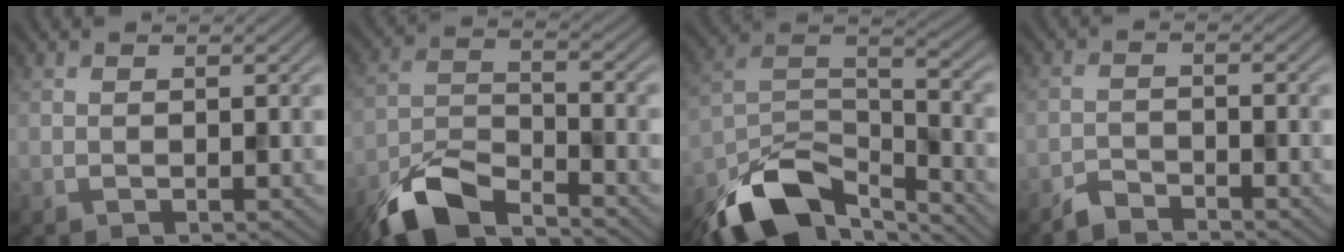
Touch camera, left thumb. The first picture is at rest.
{"total": 9.0, "force": [-6.9, 2.9, 5.0], "torque": [-0.098, -0.009, -0.151]}
{"total": 13.2, "force": [-9.4, 5.3, 7.6], "torque": [-0.156, -0.014, -0.183]}
{"total": 2.4, "force": [-2.3, 0.5, 0.5], "torque": [-0.008, 0.000, -0.052]}